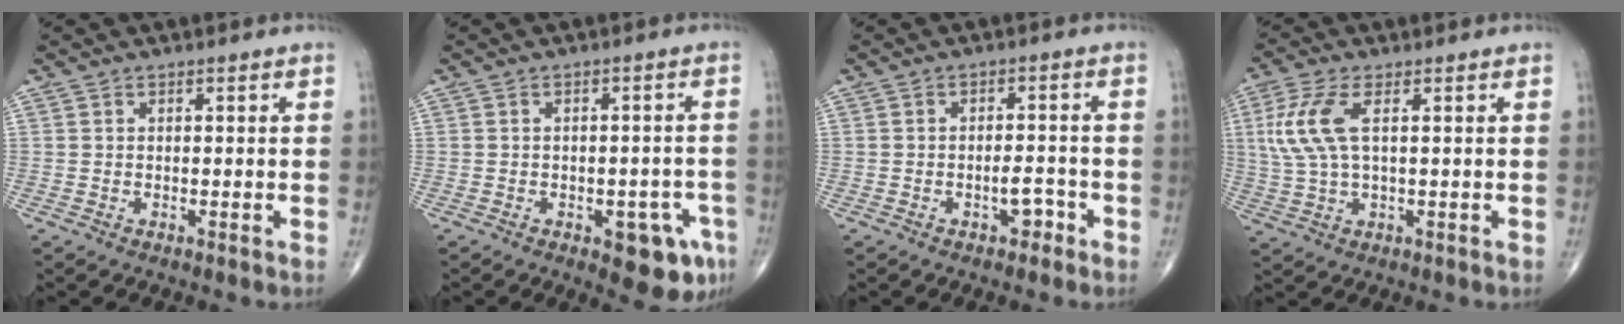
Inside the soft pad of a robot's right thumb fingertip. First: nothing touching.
{"total": 8.7, "force": [-4.0, 3.8, 6.8], "torque": [-0.056, 0.015, -0.044]}
{"total": 3.2, "force": [-1.7, 1.6, 2.1], "torque": [-0.021, 0.018, -0.024]}
{"total": 8.7, "force": [2.1, 3.5, 7.7], "torque": [-0.198, 0.007, 0.044]}